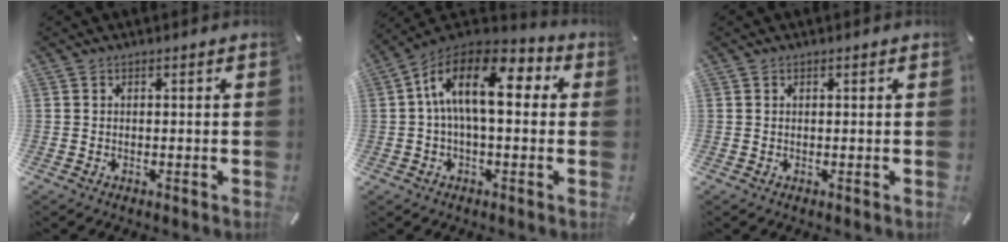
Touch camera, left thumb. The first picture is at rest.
{"total": 16.1, "force": [2.9, 8.0, 13.7], "torque": [-0.249, -0.004, 0.046]}
{"total": 0.0}